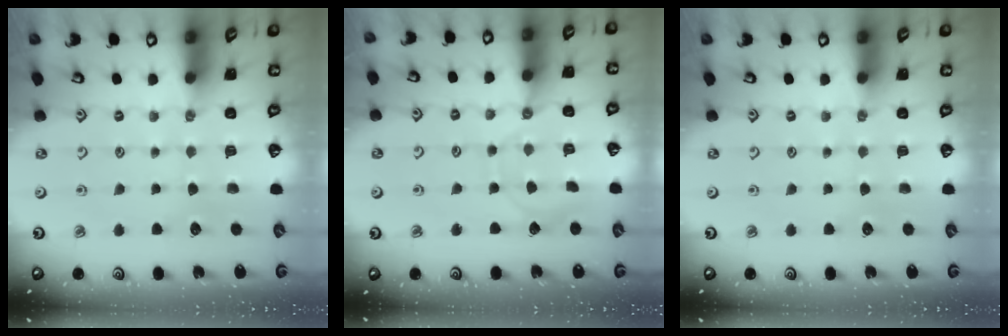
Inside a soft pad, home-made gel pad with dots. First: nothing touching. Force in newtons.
{"total": 7.0, "press": 7.0, "slide": 0.8}
{"total": 0.0}